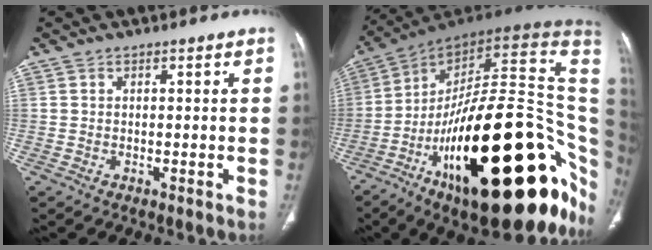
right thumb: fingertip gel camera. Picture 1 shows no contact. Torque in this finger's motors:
{"motor_torque": [2.88, 2.13, 2.53, -0.24, 0.54]}